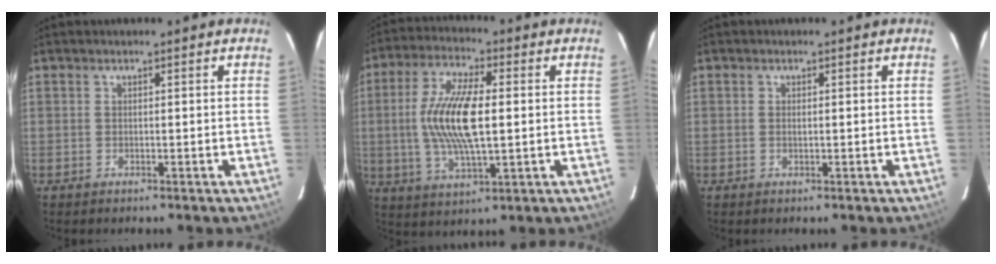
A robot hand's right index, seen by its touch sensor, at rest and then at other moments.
{"total": 13.4, "force": [0.3, 4.5, 12.6], "torque": [-0.255, 0.003, 0.006]}
{"total": 0.7, "force": [0.1, 0.3, 0.6], "torque": [-0.013, 0.000, 0.001]}